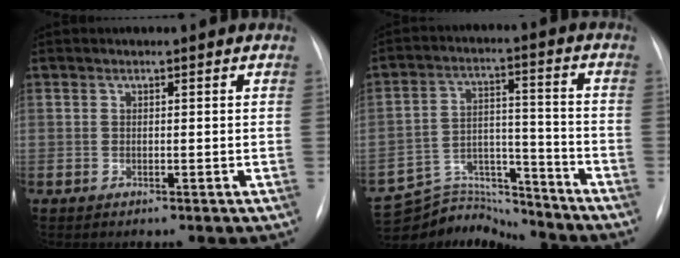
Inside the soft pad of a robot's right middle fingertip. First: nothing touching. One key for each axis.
{"total": 10.7, "fx": -10.5, "fy": 1.5, "fz": -1.0, "tx": 0.019, "ty": 0.045, "tz": -0.179}